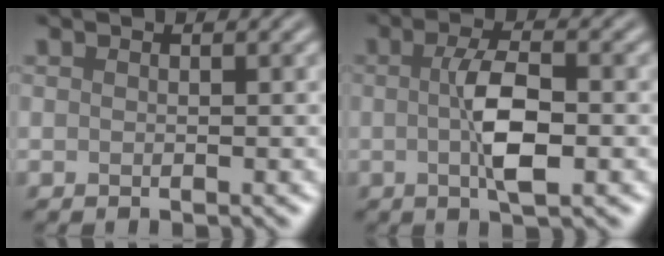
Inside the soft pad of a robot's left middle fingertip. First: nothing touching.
{"total": 4.5, "force": [-0.2, 1.3, 4.3], "torque": [-0.083, 0.000, -0.005]}